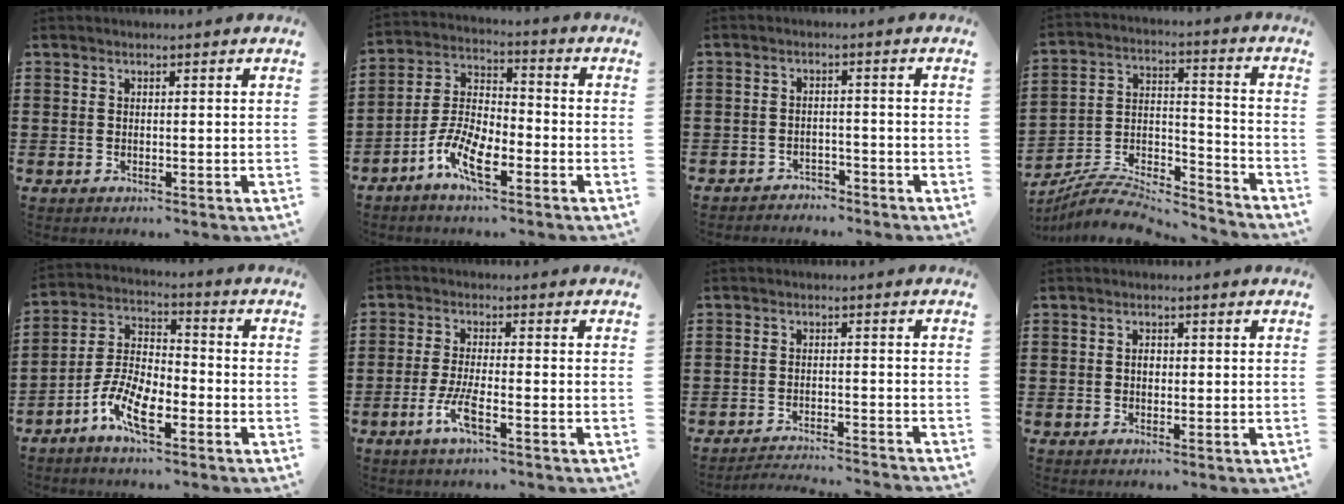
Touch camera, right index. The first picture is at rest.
{"total": 8.0, "force": [-4.6, 3.0, 5.8], "torque": [-0.150, -0.006, -0.094]}
{"total": 2.4, "force": [-2.3, 0.6, -0.1], "torque": [-0.007, 0.002, -0.052]}
{"total": 7.9, "force": [-7.4, 1.6, 2.3], "torque": [-0.037, 0.010, -0.146]}
{"total": 8.4, "force": [-4.8, 3.2, 6.0], "torque": [-0.154, -0.006, -0.098]}
{"total": 5.0, "force": [-2.8, 0.9, 4.1], "torque": [-0.092, -0.009, -0.055]}
{"total": 2.9, "force": [-2.9, -0.3, 0.2], "torque": [-0.009, -0.002, -0.062]}
{"total": 1.3, "force": [-0.1, 0.8, 1.1], "torque": [-0.022, 0.003, -0.003]}